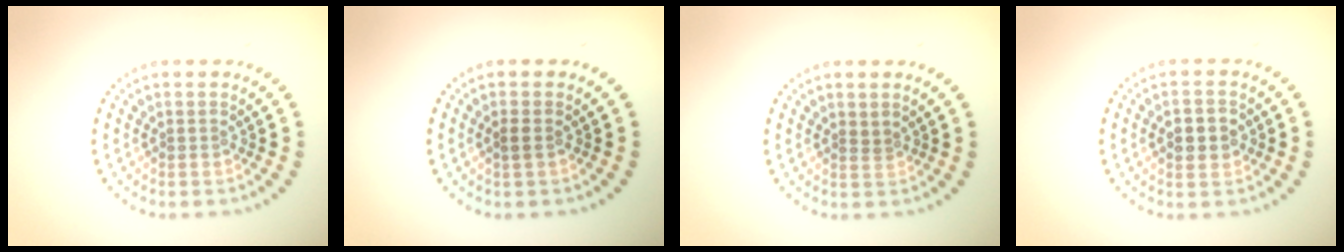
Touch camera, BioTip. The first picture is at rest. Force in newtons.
{"total": 0.8, "press": 0.7, "slide": 0.4}
{"total": 0.6, "press": 0.3, "slide": 0.5}
{"total": 2.6, "press": 2.6, "slide": 0.0}